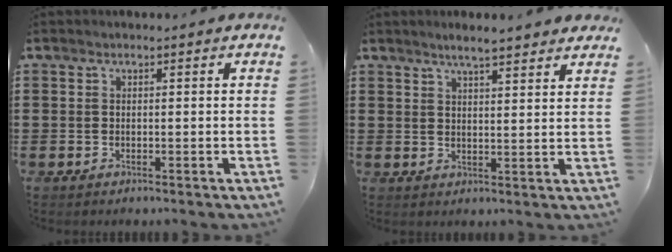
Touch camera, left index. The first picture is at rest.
{"total": 3.9, "force": [3.4, 0.2, 1.8], "torque": [-0.044, -0.005, 0.061]}